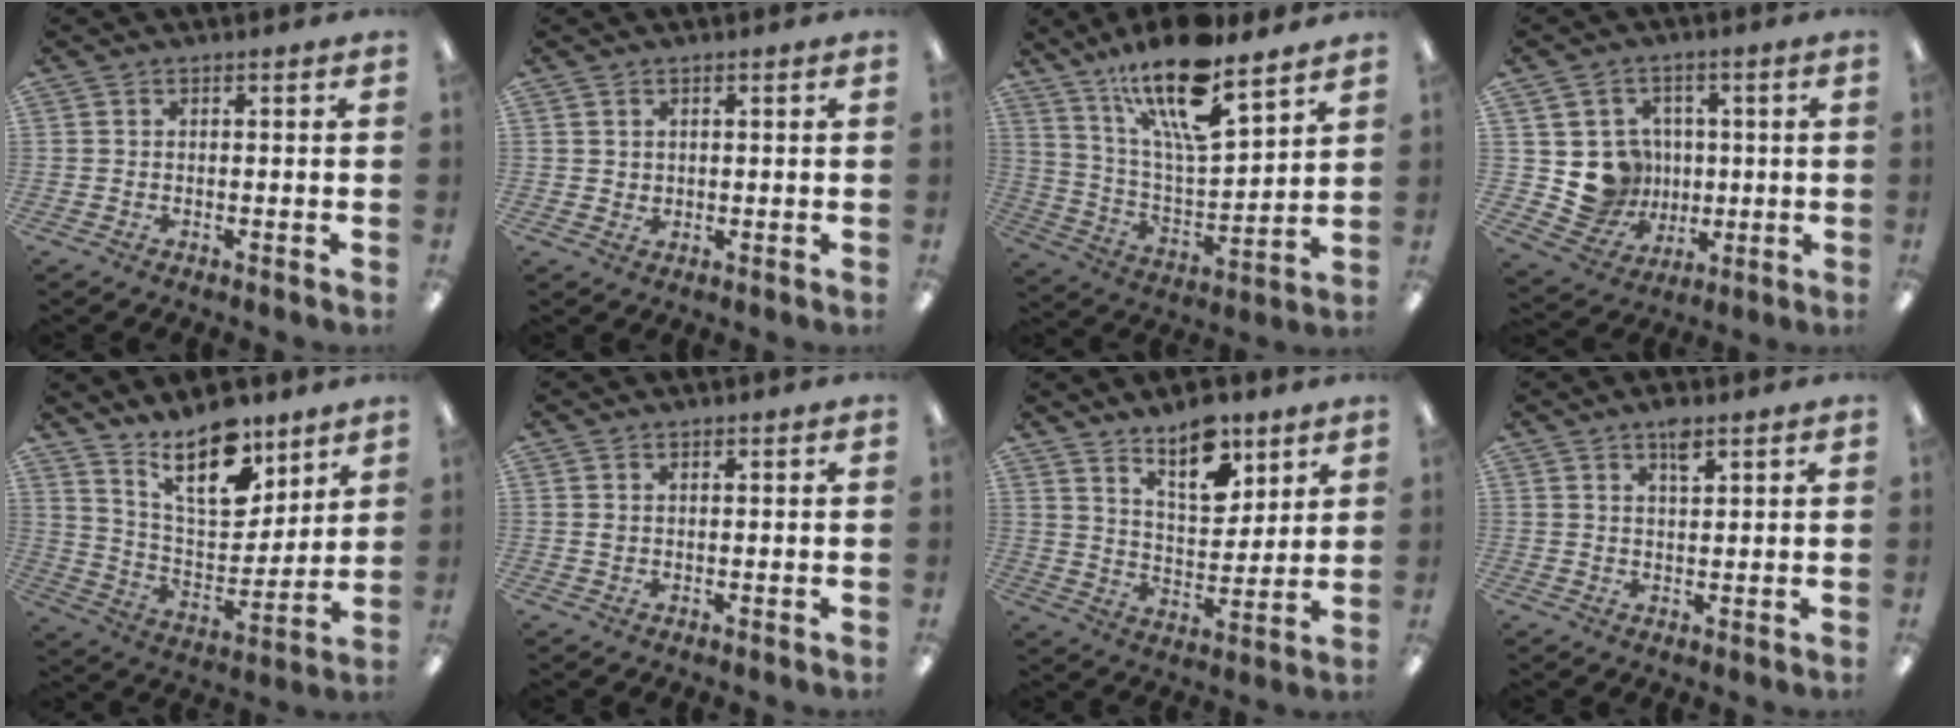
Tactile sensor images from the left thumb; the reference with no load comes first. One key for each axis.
{"total": 1.6, "fx": 1.0, "fy": 1.3, "fz": 0.2, "tx": -0.004, "ty": 0.001, "tz": 0.019}
{"total": 20.0, "fx": 14.2, "fy": 5.7, "fz": 12.8, "tx": -0.227, "ty": -0.082, "tz": 0.239}
{"total": 10.4, "fx": 1.1, "fy": 10.1, "fz": 2.1, "tx": -0.046, "ty": -0.008, "tz": 0.035}
{"total": 18.2, "fx": 12.4, "fy": 8.1, "fz": 10.6, "tx": -0.169, "ty": -0.070, "tz": 0.215}
{"total": 0.9, "fx": 0.4, "fy": 0.6, "fz": 0.4, "tx": -0.010, "ty": 0.002, "tz": 0.007}
{"total": 12.6, "fx": 9.1, "fy": 5.7, "fz": 6.7, "tx": -0.097, "ty": -0.053, "tz": 0.160}
{"total": 3.7, "fx": 2.5, "fy": 1.1, "fz": 2.5, "tx": -0.039, "ty": -0.005, "tz": 0.041}